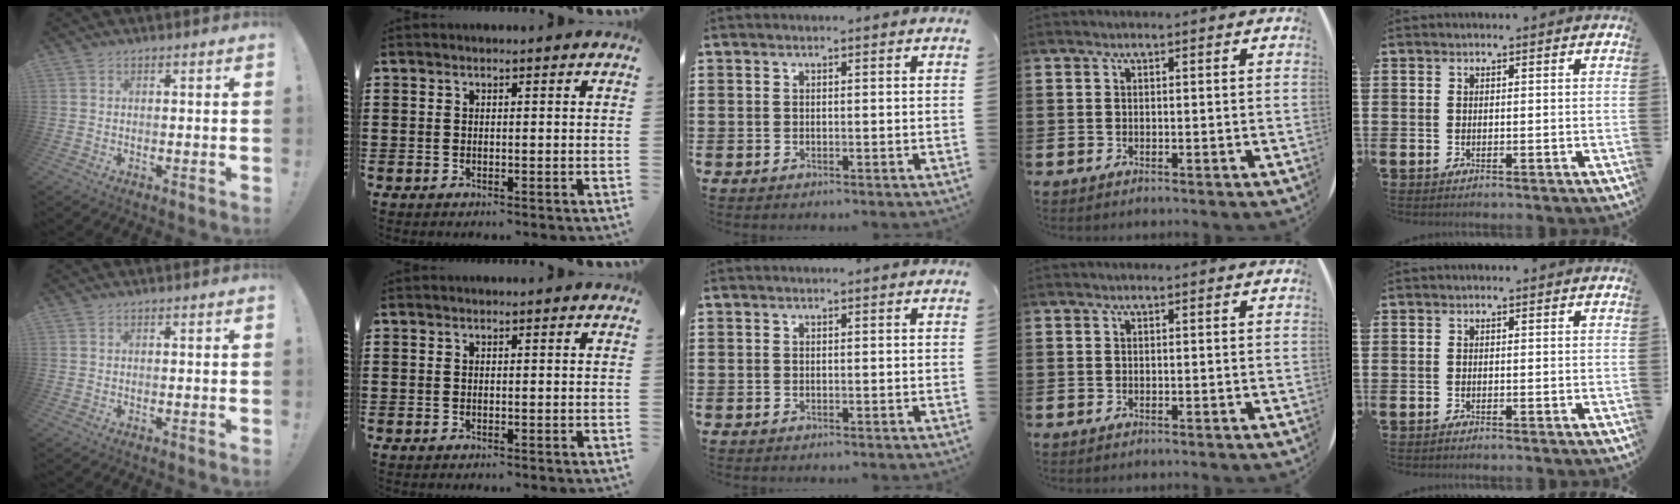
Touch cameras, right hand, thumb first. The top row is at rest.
{}